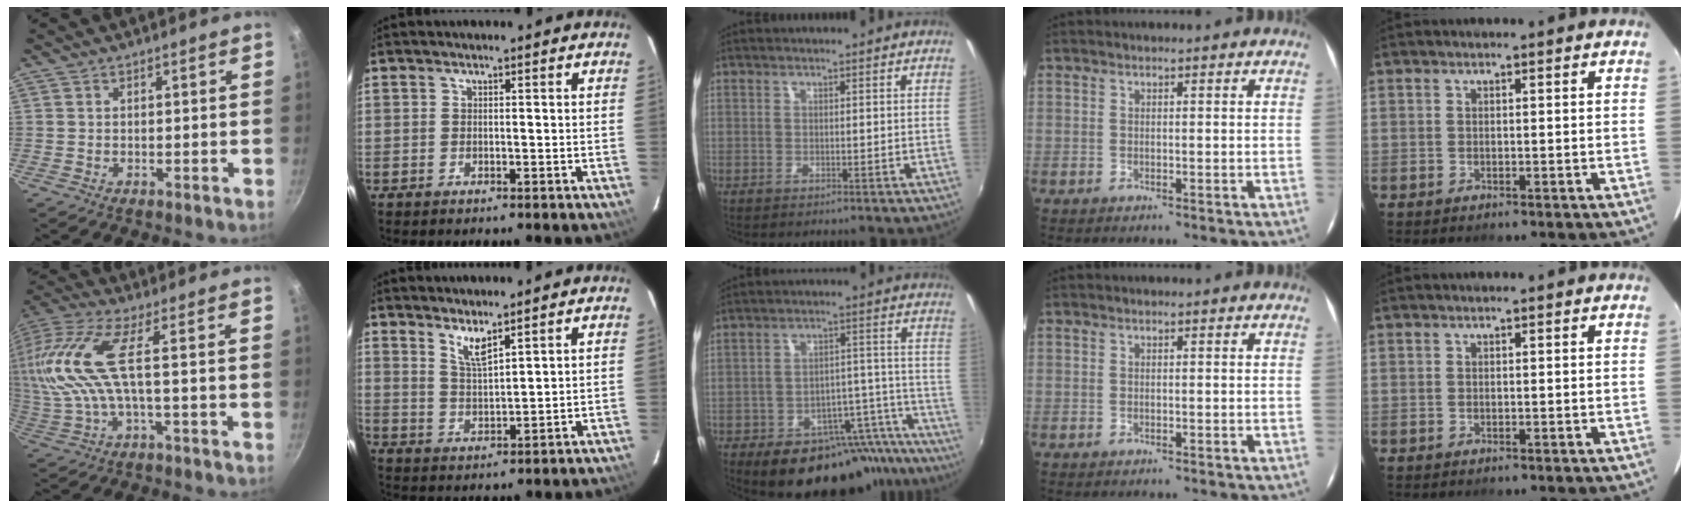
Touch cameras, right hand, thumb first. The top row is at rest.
{"thumb": {"total": 14.9, "force": [1.2, 4.4, 14.2], "torque": [-0.308, 0.009, 0.027]}, "index": {"total": 4.5, "force": [3.4, 0.6, 2.9], "torque": [-0.055, -0.005, 0.066]}, "middle": {"total": 20.0, "force": [-16.8, 8.9, 6.1], "torque": [-0.089, 0.052, -0.209]}}